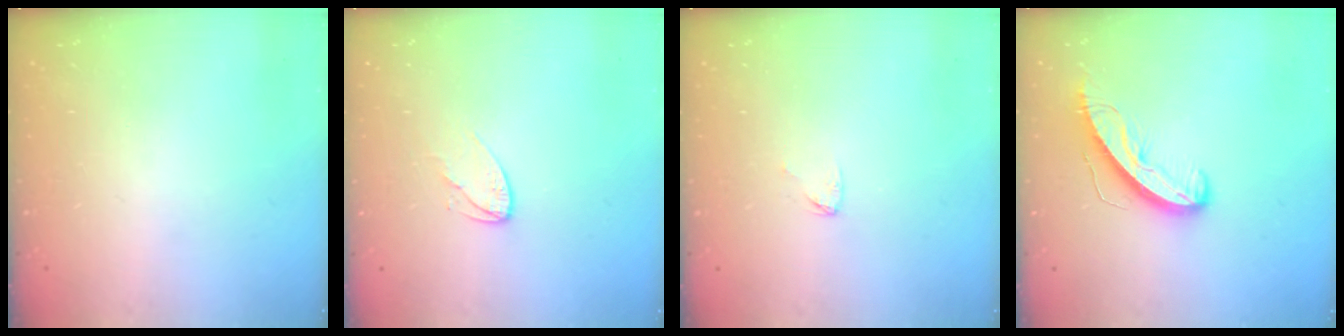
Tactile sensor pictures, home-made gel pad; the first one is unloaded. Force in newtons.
{"total": 5.3, "press": 5.3, "slide": 0.5}
{"total": 3.4, "press": 3.4, "slide": 0.2}
{"total": 9.2, "press": 9.2, "slide": 0.5}